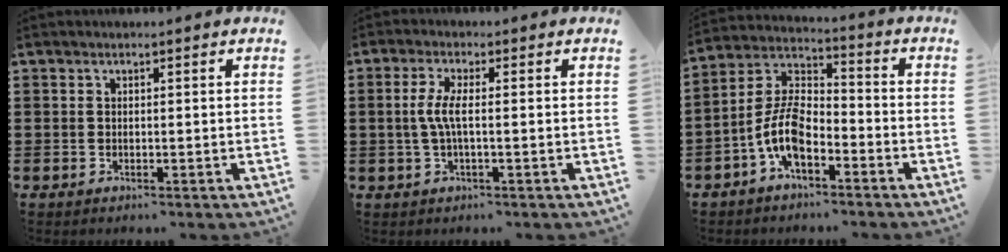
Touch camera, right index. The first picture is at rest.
{"total": 4.0, "force": [-0.3, 0.7, 4.0], "torque": [-0.094, -0.006, -0.015]}
{"total": 8.6, "force": [-4.0, 4.0, 6.4], "torque": [-0.166, -0.007, -0.086]}